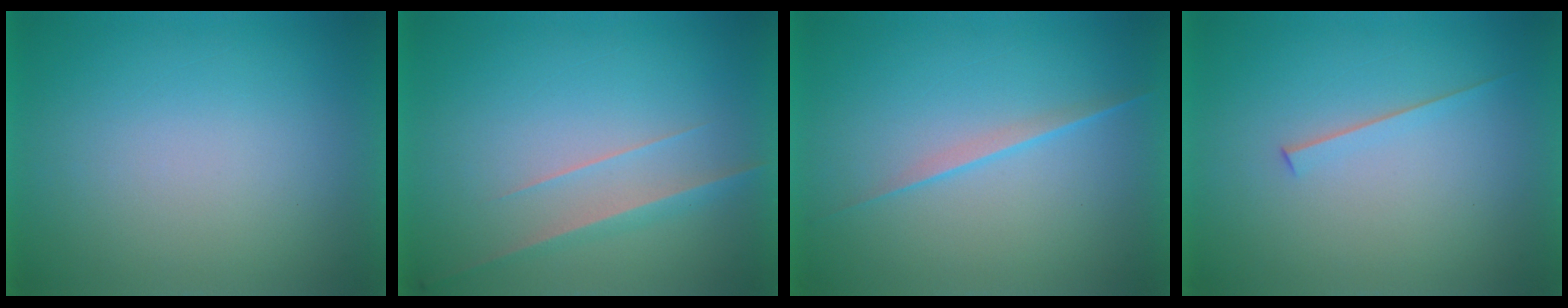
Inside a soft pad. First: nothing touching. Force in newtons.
{"total": 2.9}
{"total": 2.2}
{"total": 1.5}